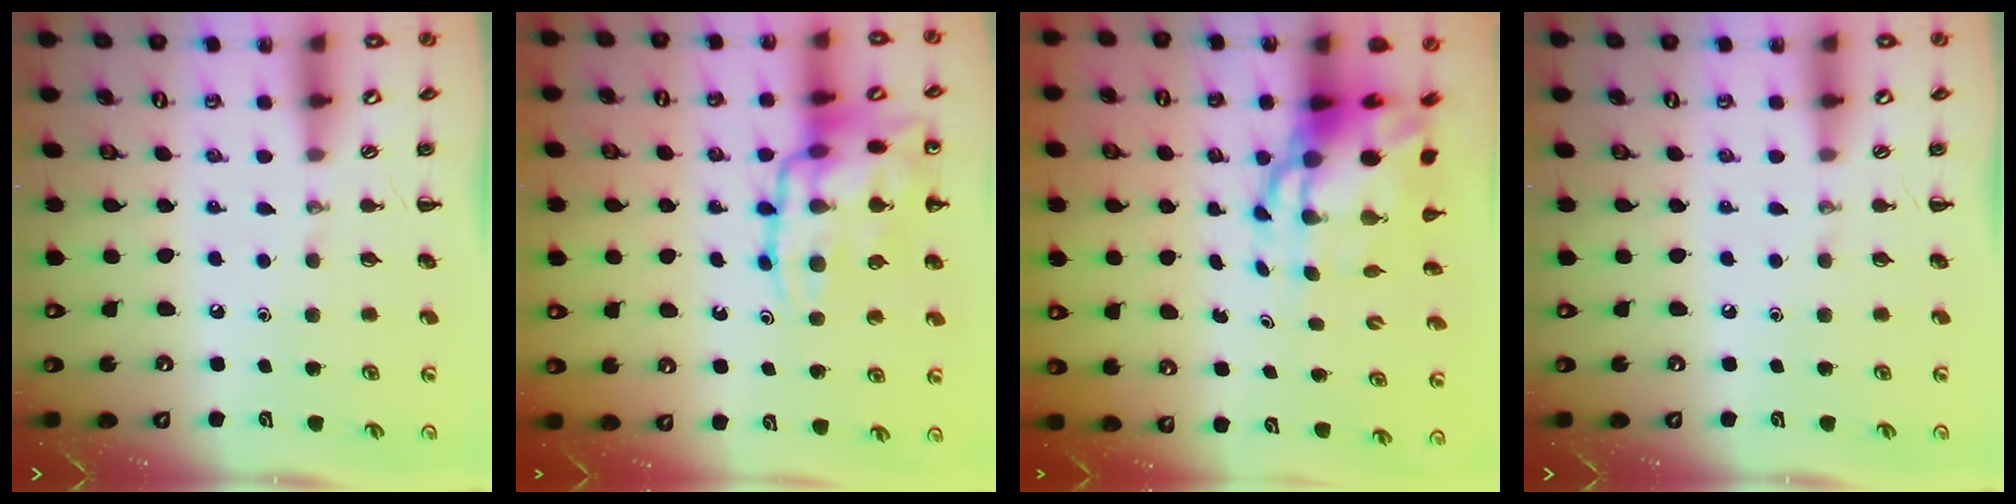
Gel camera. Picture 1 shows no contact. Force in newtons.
{"total": 20.0, "press": 19.8, "slide": 2.3}
{"total": 9.4, "press": 9.1, "slide": 2.5}
{"total": 0.0}